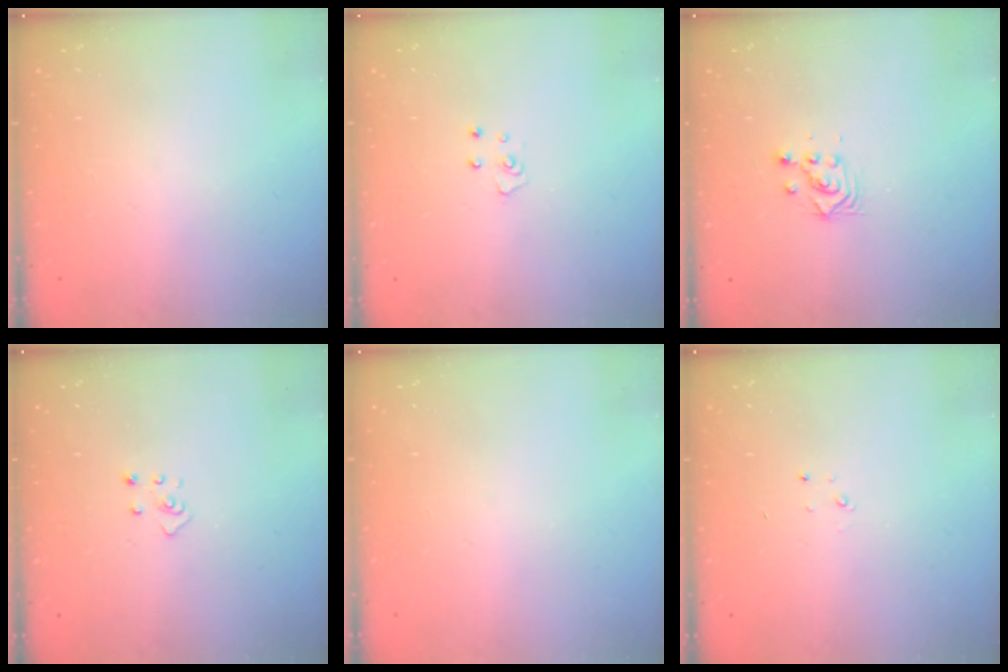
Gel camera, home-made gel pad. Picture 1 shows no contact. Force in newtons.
{"total": 3.8, "press": 3.8, "slide": 0.3}
{"total": 2.8, "press": 2.8, "slide": 0.2}
{"total": 2.5, "press": 2.4, "slide": 0.3}
{"total": 0.0}
{"total": 1.5, "press": 1.5, "slide": 0.2}